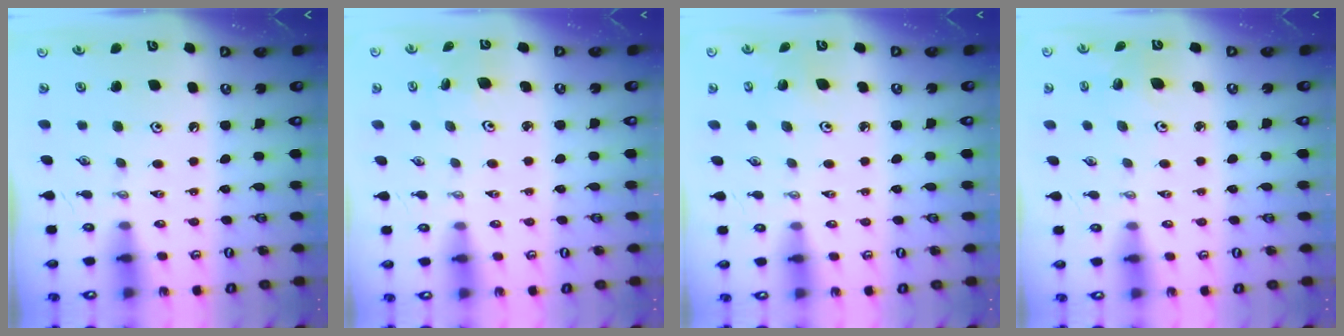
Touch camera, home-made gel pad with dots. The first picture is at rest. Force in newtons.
{"total": 3.3, "press": 3.3, "slide": 0.3}
{"total": 3.3, "press": 3.3, "slide": 0.3}
{"total": 3.0, "press": 2.2, "slide": 2.0}